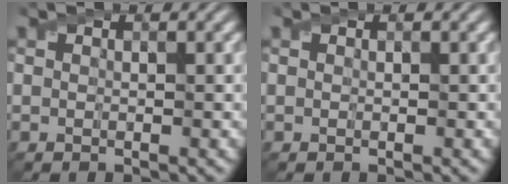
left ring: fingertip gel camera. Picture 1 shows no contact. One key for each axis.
{"total": 0.0}